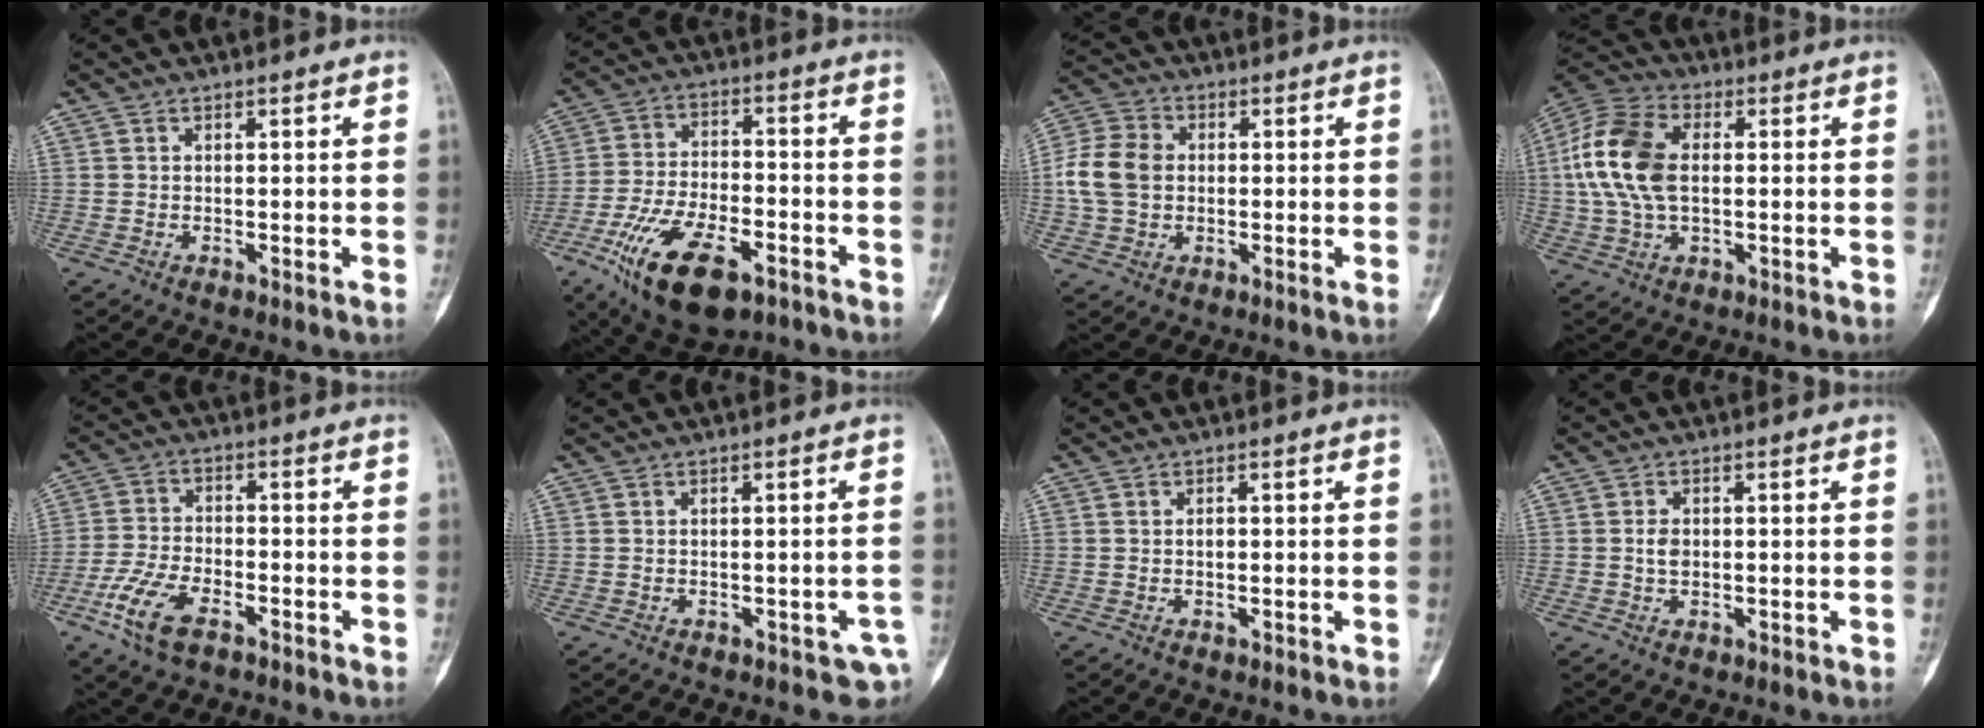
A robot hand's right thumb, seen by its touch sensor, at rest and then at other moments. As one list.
[{"total": 17.9, "force": [-9.1, 8.4, 12.9], "torque": [-0.227, 0.030, -0.149]}, {"total": 9.9, "force": [0.1, 7.5, 6.4], "torque": [-0.119, 0.018, -0.007]}, {"total": 15.7, "force": [1.0, 9.9, 12.1], "torque": [-0.245, 0.020, 0.015]}, {"total": 9.9, "force": [-5.3, 4.8, 6.8], "torque": [-0.146, 0.014, -0.102]}, {"total": 4.2, "force": [-1.4, 2.6, 2.9], "torque": [-0.018, 0.018, -0.008]}, {"total": 1.0, "force": [0.0, 0.7, 0.6], "torque": [-0.004, 0.002, -0.001]}, {"total": 2.6, "force": [-0.1, 1.9, 1.7], "torque": [-0.021, 0.002, -0.004]}]